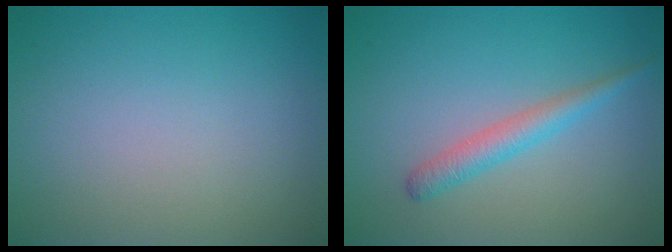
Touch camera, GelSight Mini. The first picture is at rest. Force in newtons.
{"total": 2.3, "press": 2.3, "slide": 0.0}